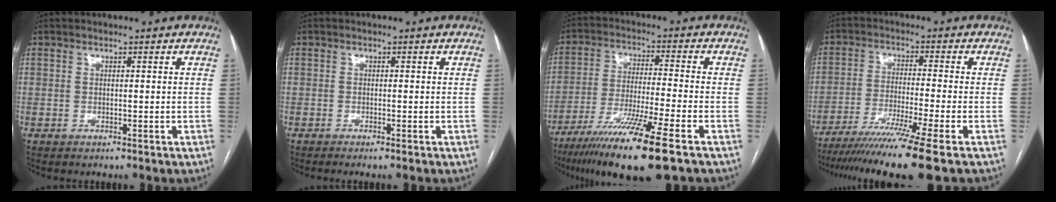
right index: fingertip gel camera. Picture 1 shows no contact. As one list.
[{"total": 1.0, "force": [-0.7, -0.3, 0.7], "torque": [-0.014, 0.000, -0.012]}, {"total": 15.2, "force": [-9.9, -0.6, 11.5], "torque": [-0.210, -0.045, -0.173]}, {"total": 13.8, "force": [-10.4, -2.5, 8.7], "torque": [-0.146, -0.047, -0.168]}]